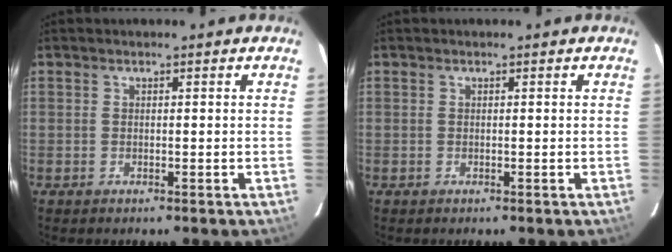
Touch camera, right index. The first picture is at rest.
{"total": 0.0}